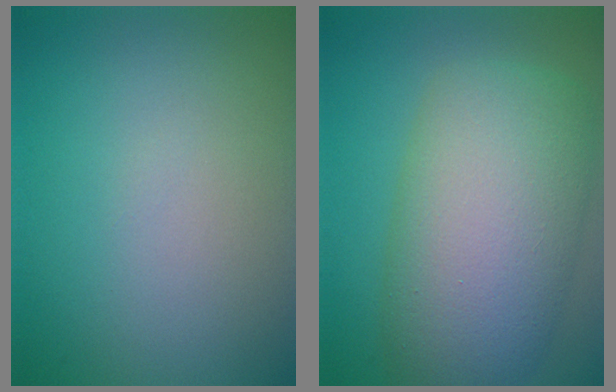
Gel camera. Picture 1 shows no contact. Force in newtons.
{"total": 10.2, "press": 10.2, "slide": 0.3}